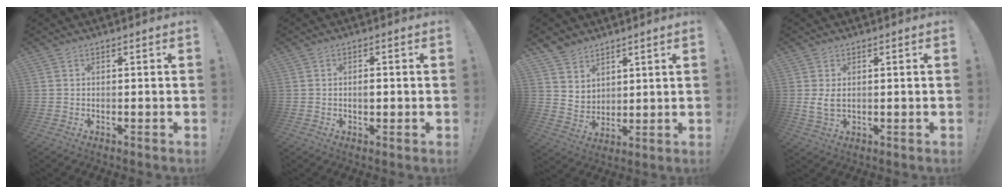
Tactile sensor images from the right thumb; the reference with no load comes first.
{"total": 1.8, "force": [-0.4, 1.1, 1.4], "torque": [-0.013, 0.000, -0.010]}
{"total": 7.6, "force": [5.9, 4.8, 0.7], "torque": [-0.014, -0.049, 0.116]}
{"total": 3.8, "force": [1.0, 2.2, 3.0], "torque": [-0.049, -0.003, 0.017]}